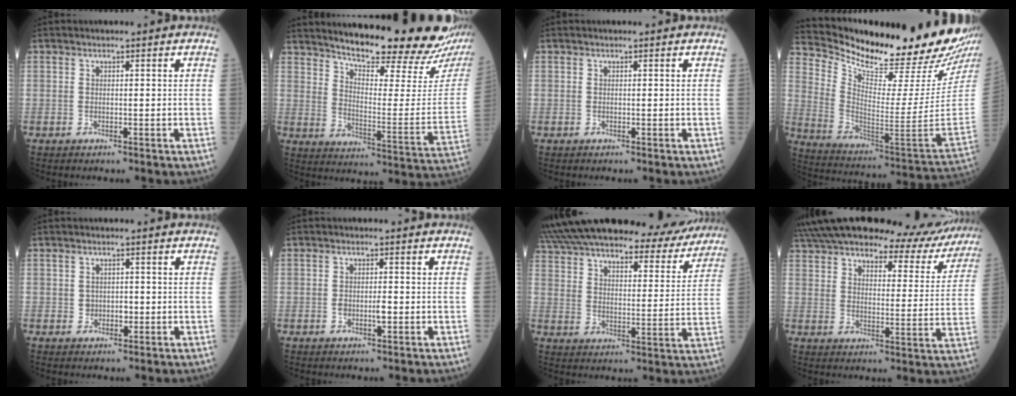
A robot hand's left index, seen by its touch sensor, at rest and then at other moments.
{"total": 22.5, "force": [20.1, 1.6, 10.1], "torque": [-0.152, -0.076, 0.262]}
{"total": 0.0}
{"total": 27.8, "force": [24.1, 0.7, 13.9], "torque": [-0.244, -0.114, 0.351]}
{"total": 1.7, "force": [-0.1, 1.5, 0.9], "torque": [-0.013, 0.002, 0.001]}
{"total": 2.1, "force": [-0.4, 0.7, 1.9], "torque": [-0.037, 0.001, -0.005]}
{"total": 29.3, "force": [25.2, 7.8, 12.6], "torque": [-0.231, -0.004, 0.342]}
{"total": 26.6, "force": [23.3, 6.8, 10.8], "torque": [-0.178, -0.020, 0.297]}